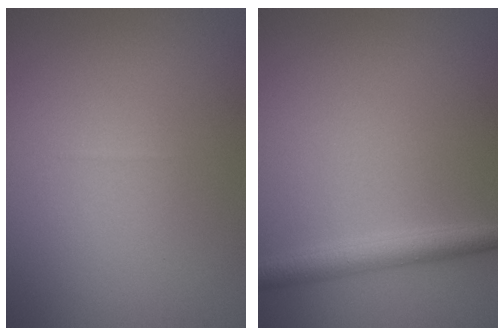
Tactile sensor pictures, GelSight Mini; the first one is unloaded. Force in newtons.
{"total": 2.6, "press": 2.6, "slide": 0.1}